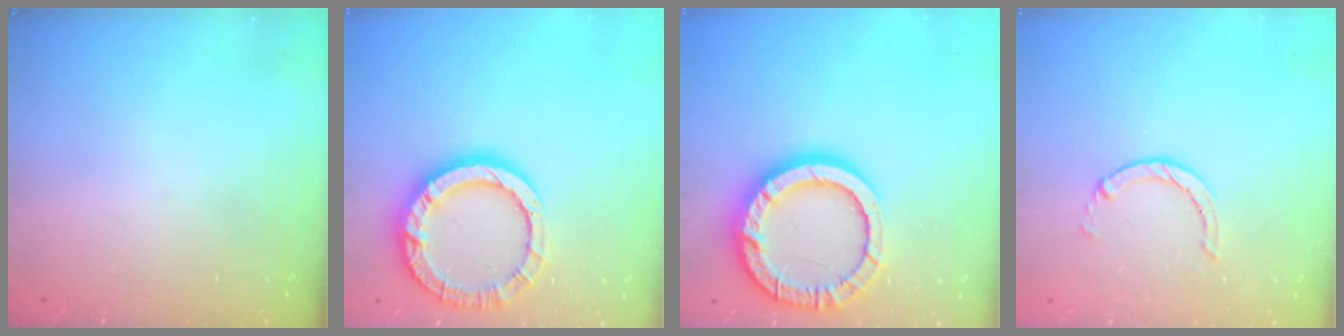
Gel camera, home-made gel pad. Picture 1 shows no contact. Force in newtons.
{"total": 14.0, "press": 13.9, "slide": 1.4}
{"total": 16.6, "press": 16.5, "slide": 1.4}
{"total": 1.2, "press": 1.2, "slide": 0.2}